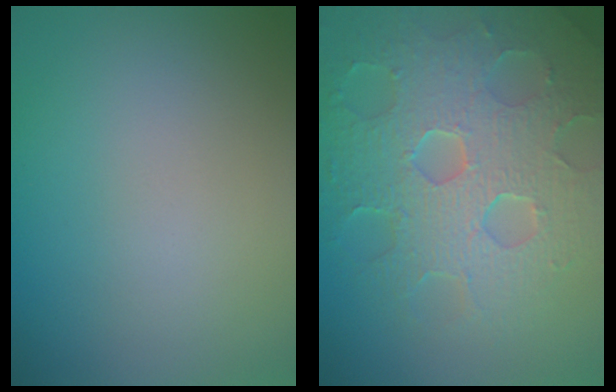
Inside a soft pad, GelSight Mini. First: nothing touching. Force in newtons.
{"total": 8.6, "press": 6.1, "slide": 6.1}